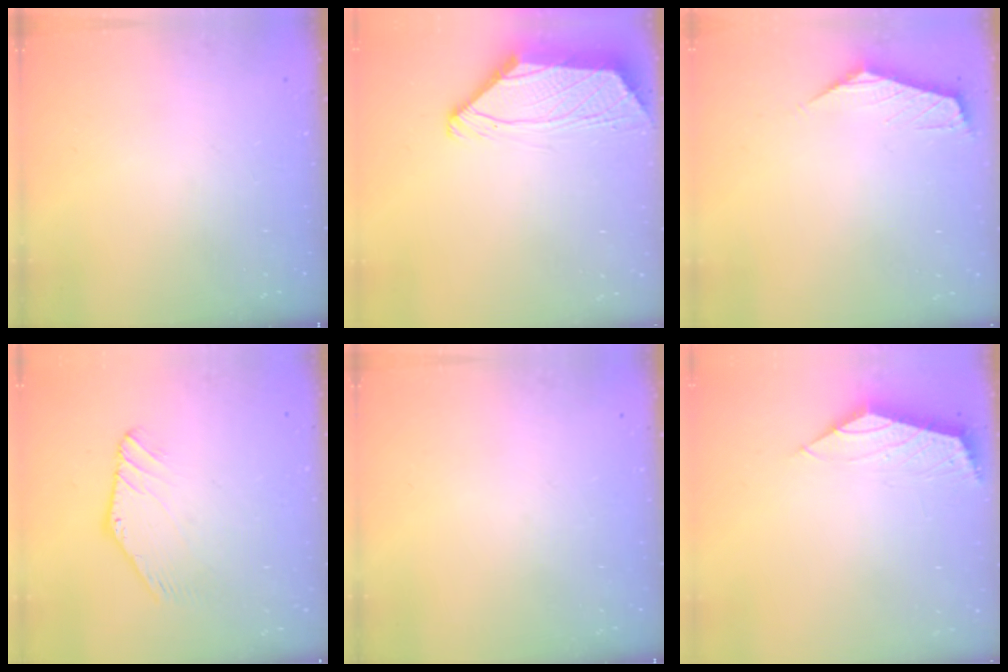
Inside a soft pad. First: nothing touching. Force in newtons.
{"total": 1.6, "press": 1.5, "slide": 0.6}
{"total": 0.7, "press": 0.6, "slide": 0.5}
{"total": 1.3, "press": 1.3, "slide": 0.0}
{"total": 0.0}
{"total": 1.6, "press": 1.5, "slide": 0.5}